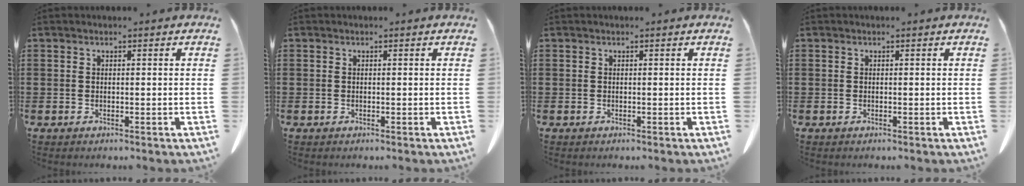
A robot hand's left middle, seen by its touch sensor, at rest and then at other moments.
{"total": 0.0}
{"total": 0.0}
{"total": 0.0}